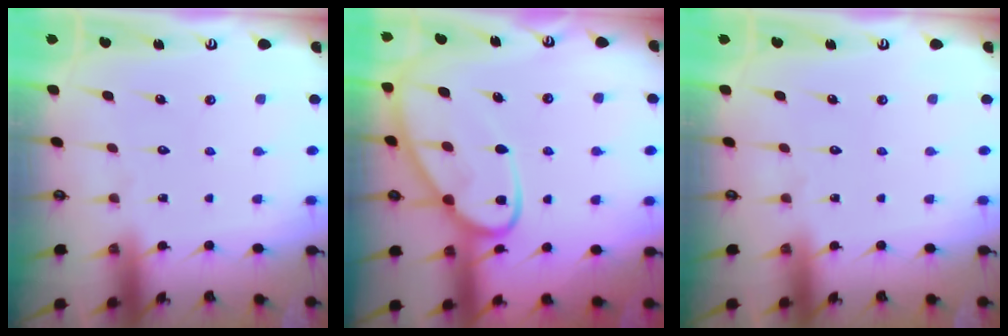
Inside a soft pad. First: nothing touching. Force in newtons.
{"total": 12.8, "press": 12.7, "slide": 1.1}
{"total": 0.0}